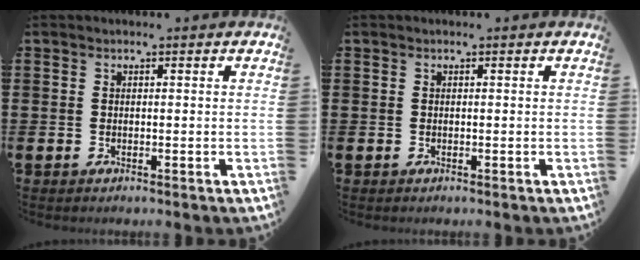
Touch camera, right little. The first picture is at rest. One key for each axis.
{"total": 0.0}